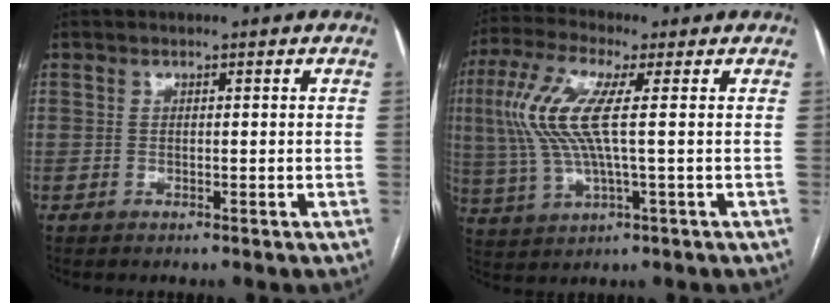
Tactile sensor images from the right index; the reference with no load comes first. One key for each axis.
{"total": 11.0, "fx": 1.7, "fy": 2.1, "fz": 10.7, "tx": -0.256, "ty": 0.016, "tz": 0.031}